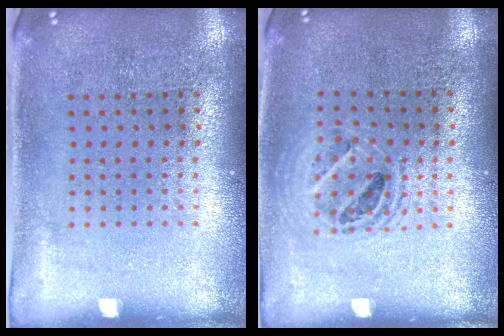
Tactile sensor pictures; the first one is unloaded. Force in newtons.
{"total": 1.4, "press": 1.2, "slide": 0.6}